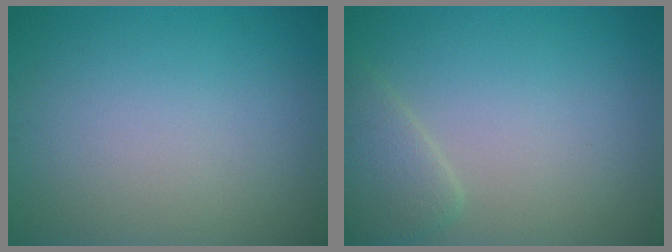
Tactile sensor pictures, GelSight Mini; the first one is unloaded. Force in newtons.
{"total": 2.4, "press": 2.4, "slide": 0.2}